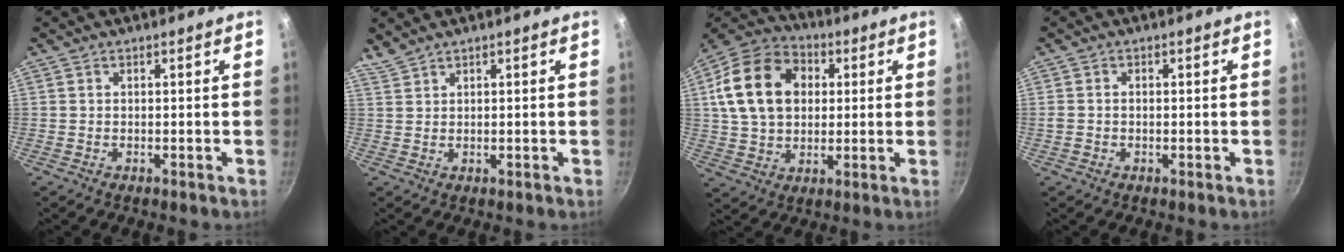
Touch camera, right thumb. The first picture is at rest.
{"total": 1.8, "force": [1.8, 0.2, 0.5], "torque": [-0.010, 0.001, 0.042]}
{"total": 18.1, "force": [3.8, 13.4, 11.6], "torque": [-0.185, 0.018, 0.059]}
{"total": 1.8, "force": [-0.3, 1.5, 0.9], "torque": [-0.018, 0.004, -0.007]}